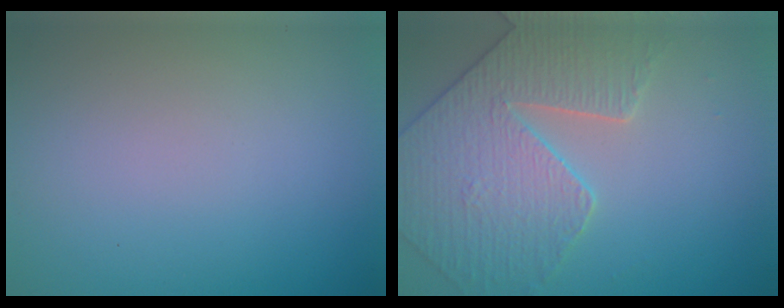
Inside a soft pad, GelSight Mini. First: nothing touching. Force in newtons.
{"total": 4.4, "press": 4.4, "slide": 0.2}